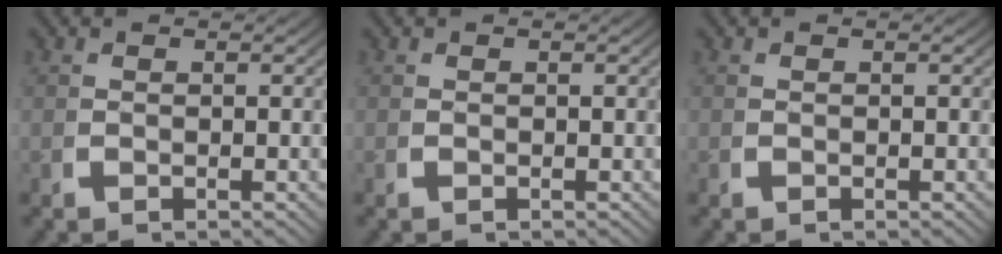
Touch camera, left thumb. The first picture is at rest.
{"total": 0.0}
{"total": 0.0}